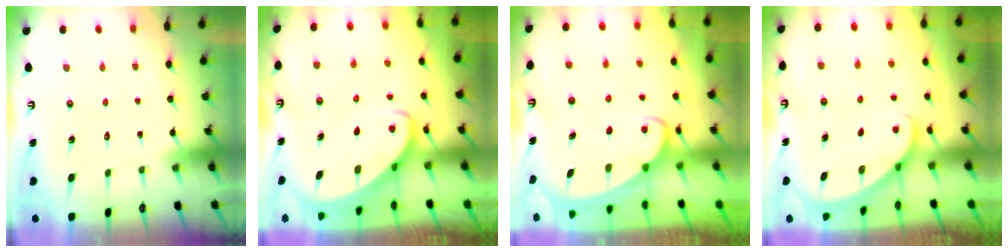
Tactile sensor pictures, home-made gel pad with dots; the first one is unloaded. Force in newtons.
{"total": 3.4, "press": 3.4, "slide": 0.4}
{"total": 2.3, "press": 2.3, "slide": 0.3}
{"total": 2.1, "press": 2.1, "slide": 0.1}